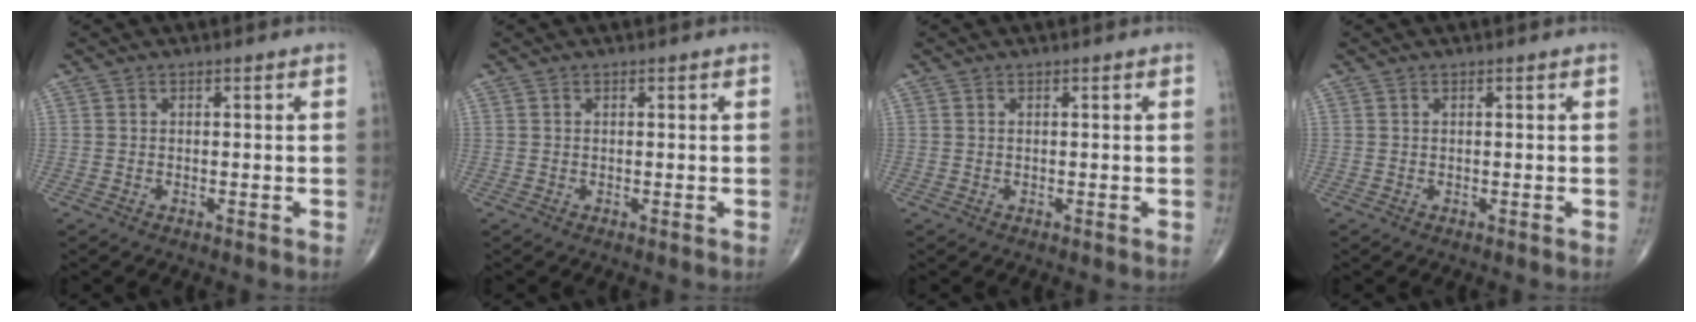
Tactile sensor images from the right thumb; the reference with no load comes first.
{"total": 0.0}
{"total": 0.0}
{"total": 0.0}